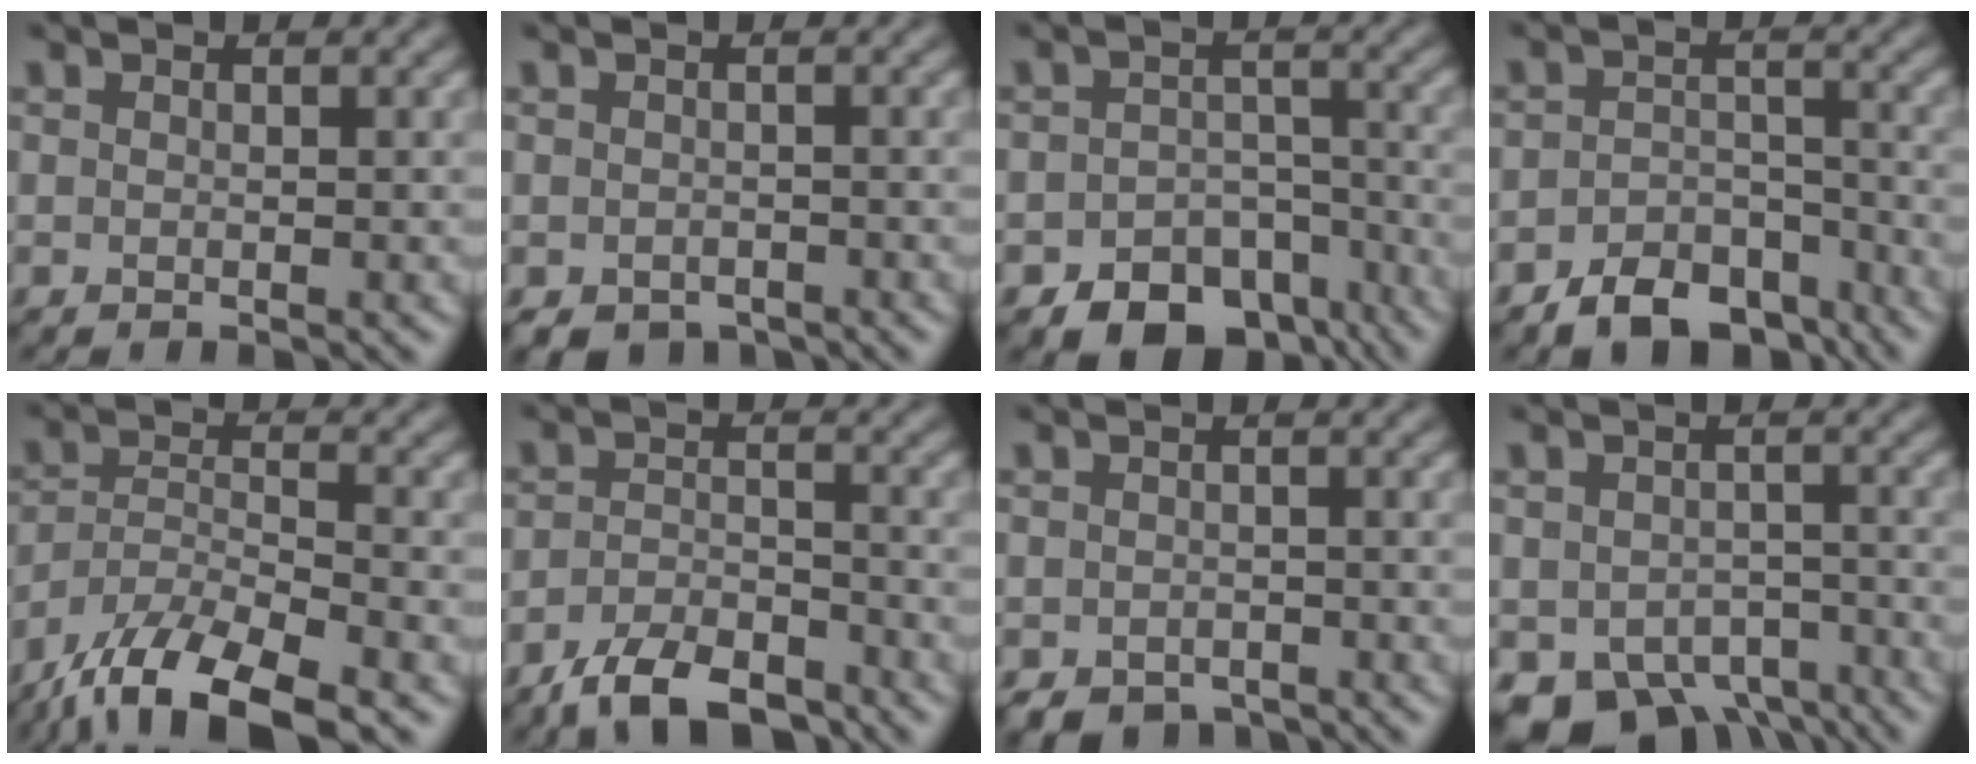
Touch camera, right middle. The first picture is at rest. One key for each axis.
{"total": 1.4, "fx": -1.0, "fy": 0.9, "fz": 0.4, "tx": -0.010, "ty": -0.008, "tz": -0.013}
{"total": 7.6, "fx": -5.5, "fy": 4.3, "fz": 2.9, "tx": -0.036, "ty": -0.015, "tz": -0.086}
{"total": 5.6, "fx": -4.4, "fy": 2.7, "fz": 2.2, "tx": -0.034, "ty": -0.002, "tz": -0.076}
{"total": 10.3, "fx": -8.2, "fy": 2.9, "fz": 5.6, "tx": -0.108, "ty": -0.009, "tz": -0.155}
{"total": 6.0, "fx": -4.9, "fy": 2.1, "fz": 2.8, "tx": -0.048, "ty": -0.002, "tz": -0.092}
{"total": 2.0, "fx": -1.4, "fy": 1.2, "fz": 0.6, "tx": -0.010, "ty": -0.008, "tz": -0.021}
{"total": 6.8, "fx": -4.3, "fy": 4.1, "fz": 3.1, "tx": -0.051, "ty": -0.023, "tz": -0.064}